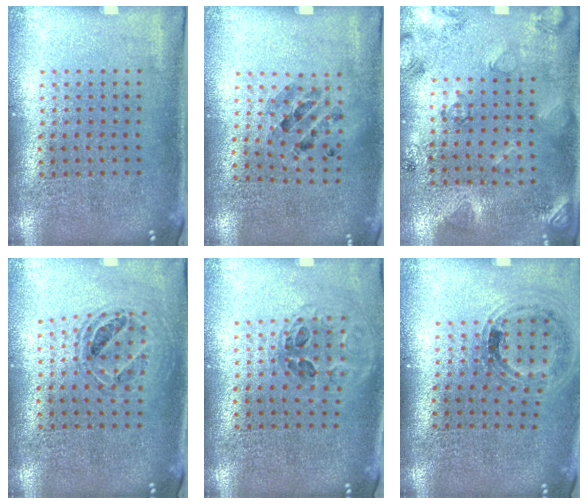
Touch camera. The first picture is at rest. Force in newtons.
{"total": 0.8, "press": 0.8, "slide": 0.1}
{"total": 2.3, "press": 1.8, "slide": 1.4}
{"total": 0.7, "press": 0.7, "slide": 0.1}
{"total": 1.0, "press": 1.0, "slide": 0.3}
{"total": 1.0, "press": 1.0, "slide": 0.2}